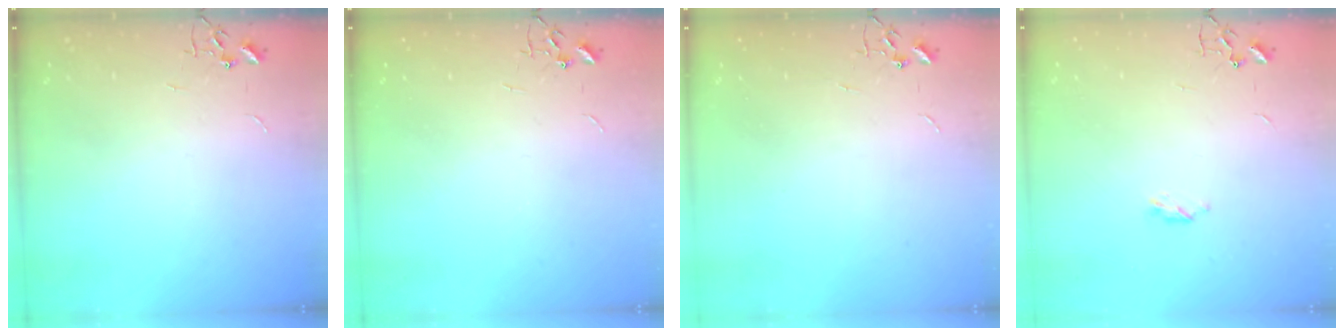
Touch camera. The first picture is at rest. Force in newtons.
{"total": 0.0}
{"total": 0.0}
{"total": 3.9, "press": 3.9, "slide": 0.7}